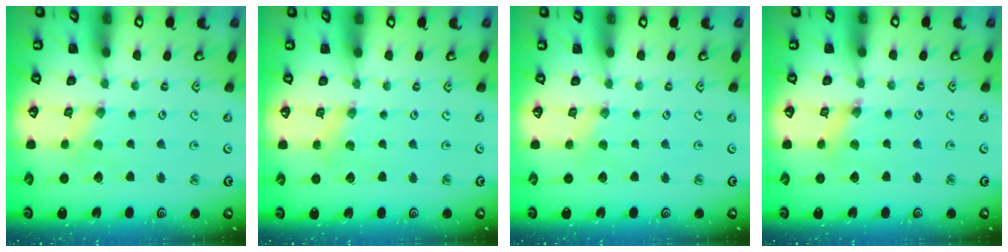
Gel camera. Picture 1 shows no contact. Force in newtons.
{"total": 1.1, "press": 1.1, "slide": 0.2}
{"total": 1.2, "press": 1.2, "slide": 0.1}
{"total": 2.7, "press": 2.7, "slide": 0.2}